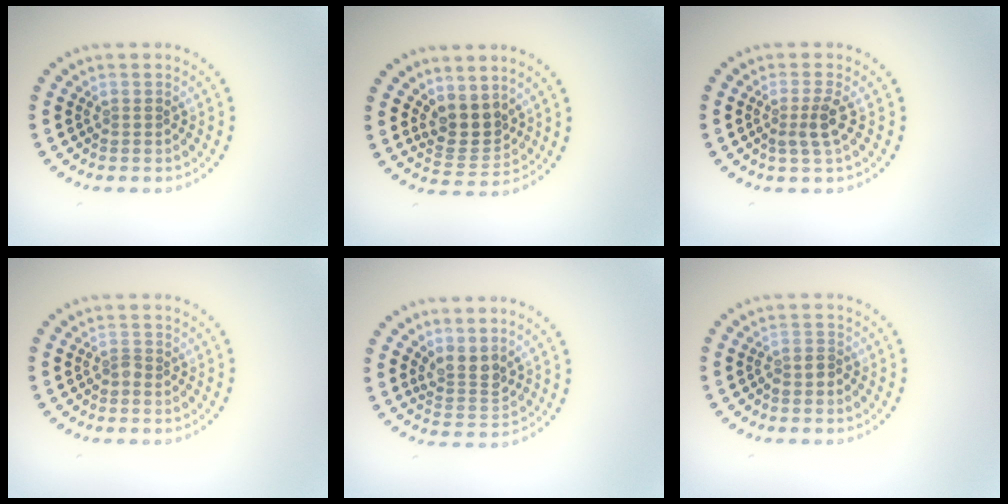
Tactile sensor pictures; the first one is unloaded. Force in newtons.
{"total": 3.1, "press": 2.6, "slide": 1.7}
{"total": 2.2, "press": 1.7, "slide": 1.3}
{"total": 0.8, "press": 0.5, "slide": 0.5}
{"total": 2.4, "press": 2.0, "slide": 1.4}
{"total": 1.2, "press": 0.8, "slide": 0.9}